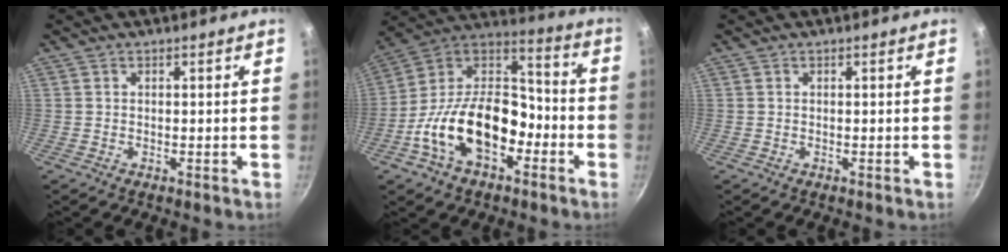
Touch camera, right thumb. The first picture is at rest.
{"total": 20.0, "force": [-7.5, 12.1, 14.0], "torque": [-0.216, 0.071, -0.145]}
{"total": 0.0}